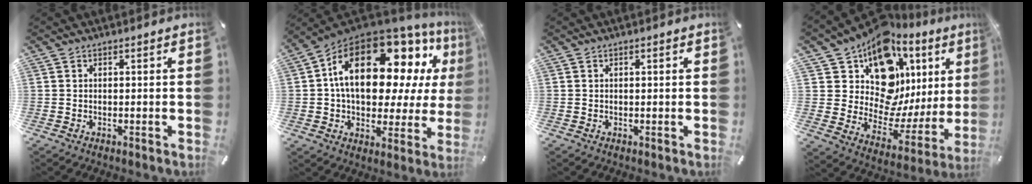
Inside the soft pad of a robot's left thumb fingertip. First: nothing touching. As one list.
[{"total": 23.3, "force": [7.6, 13.8, 17.2], "torque": [-0.288, -0.036, 0.127]}, {"total": 0.5, "force": [0.2, 0.2, 0.5], "torque": [-0.009, 0.001, 0.002]}, {"total": 16.3, "force": [10.4, 10.3, 7.2], "torque": [-0.106, -0.115, 0.188]}]